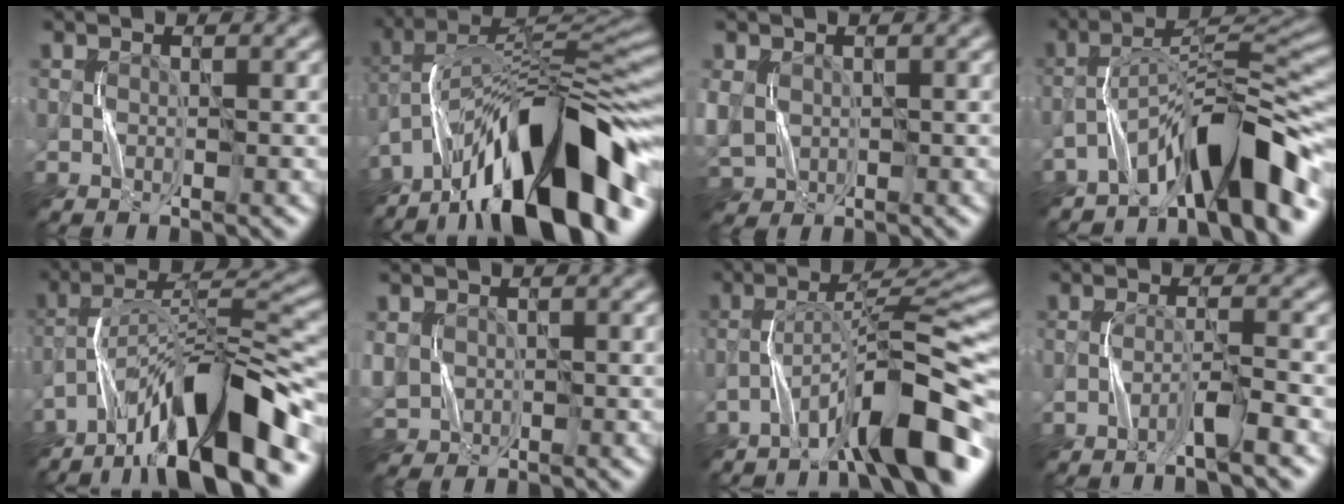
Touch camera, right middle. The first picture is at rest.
{"total": 15.4, "force": [-8.5, 5.2, 11.8], "torque": [-0.194, 0.032, -0.150]}
{"total": 3.6, "force": [0.1, 3.0, 1.9], "torque": [-0.057, -0.003, 0.000]}
{"total": 9.6, "force": [-6.3, 2.0, 6.9], "torque": [-0.097, 0.020, -0.110]}
{"total": 12.7, "force": [-8.0, 3.0, 9.4], "torque": [-0.146, 0.030, -0.136]}
{"total": 2.7, "force": [0.4, 2.5, 0.9], "torque": [-0.029, -0.002, 0.009]}
{"total": 8.9, "force": [-5.7, 1.2, 6.7], "torque": [-0.098, 0.024, -0.094]}
{"total": 2.4, "force": [-1.6, -0.1, 1.8], "torque": [-0.027, 0.010, -0.041]}